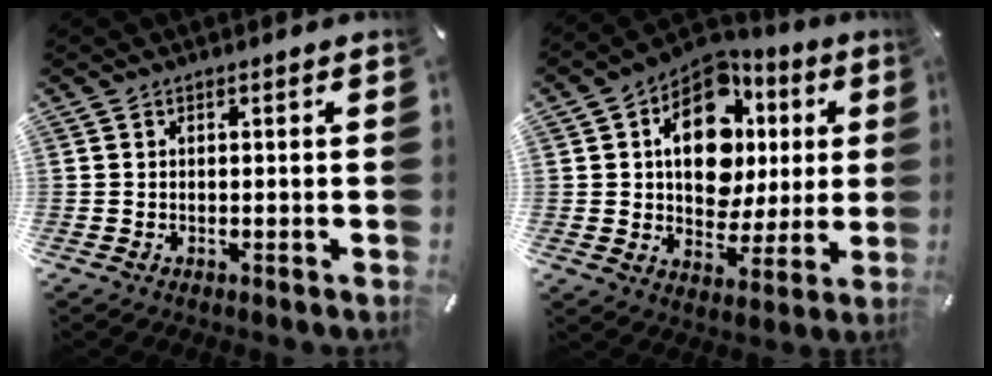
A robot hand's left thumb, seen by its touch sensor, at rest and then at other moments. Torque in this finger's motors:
{"motor_torque": [2.20, 2.12, 1.62, -0.55, 0.51]}